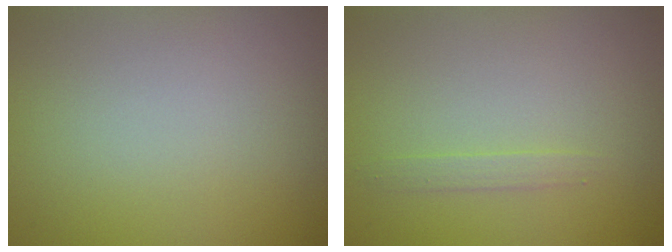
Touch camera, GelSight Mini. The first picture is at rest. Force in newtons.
{"total": 0.8, "press": 0.8, "slide": 0.1}